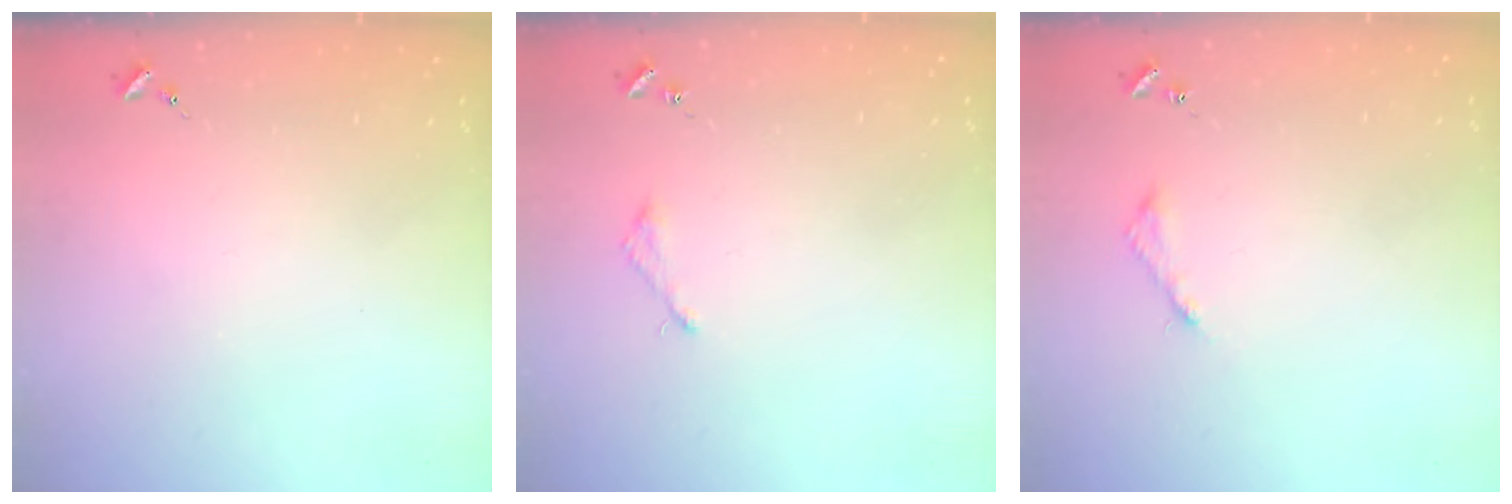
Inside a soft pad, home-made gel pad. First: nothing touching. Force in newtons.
{"total": 2.2, "press": 2.2, "slide": 0.2}
{"total": 4.5, "press": 4.4, "slide": 0.6}